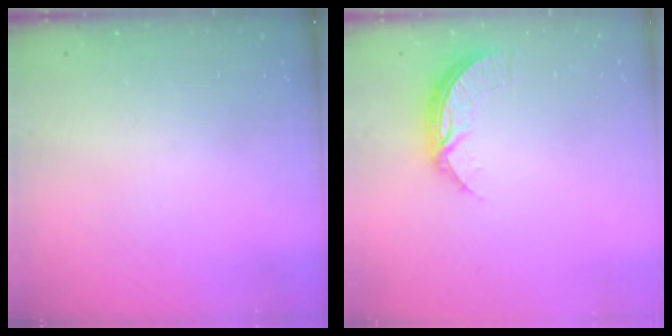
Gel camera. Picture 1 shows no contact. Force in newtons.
{"total": 6.7, "press": 6.7, "slide": 0.2}